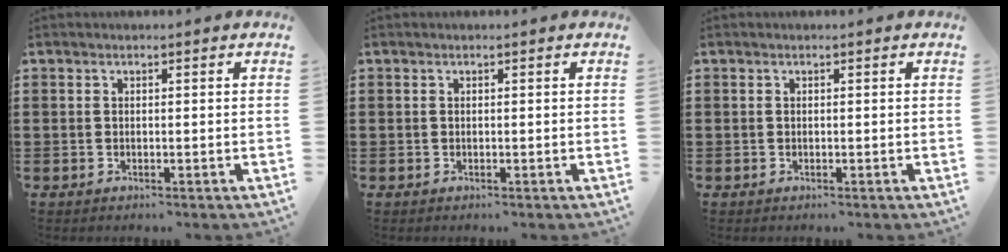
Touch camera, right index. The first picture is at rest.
{"total": 0.0}
{"total": 0.0}